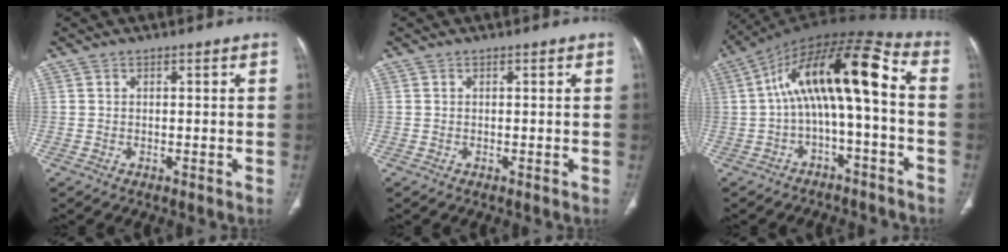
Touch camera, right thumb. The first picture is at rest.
{"total": 0.0}
{"total": 16.4, "force": [-0.7, 5.4, 15.5], "torque": [-0.257, 0.077, -0.016]}